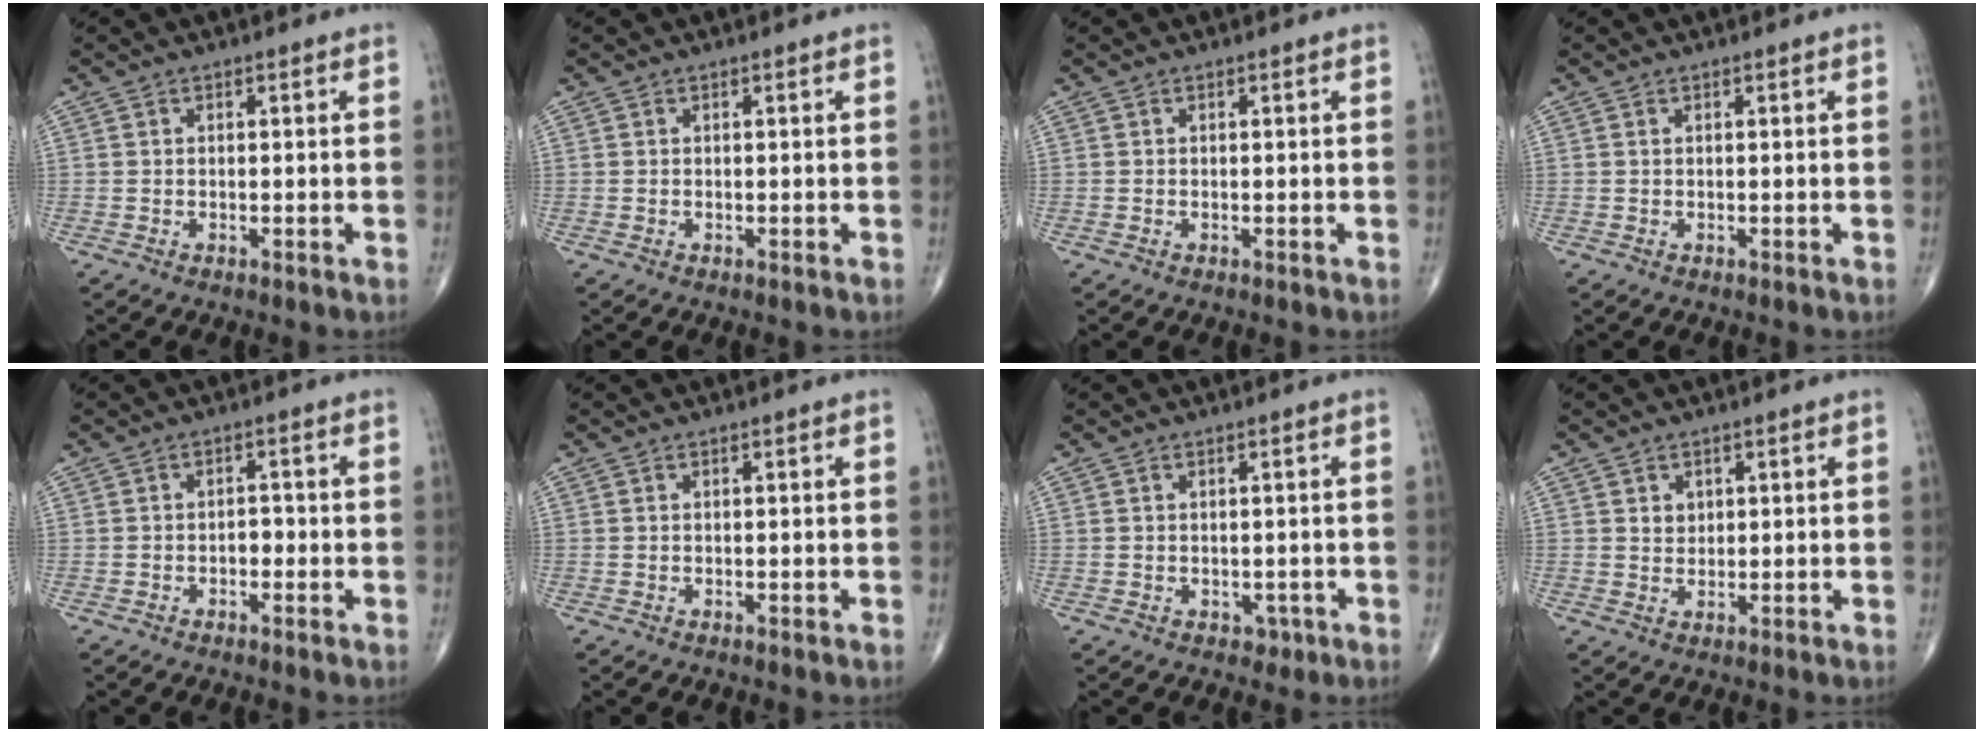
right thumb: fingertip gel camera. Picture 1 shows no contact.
{"total": 0.0}
{"total": 0.0}
{"total": 0.0}
{"total": 1.9, "force": [-0.7, 1.2, 1.2], "torque": [-0.009, 0.008, -0.015]}
{"total": 0.0}
{"total": 1.5, "force": [-0.4, 1.3, 0.6], "torque": [0.002, 0.003, -0.001]}
{"total": 2.1, "force": [0.9, 1.7, 0.8], "torque": [-0.004, -0.006, 0.016]}